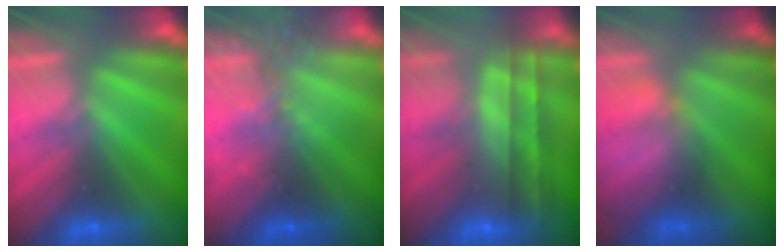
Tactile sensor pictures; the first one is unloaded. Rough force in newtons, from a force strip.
{"total": 2.4}
{"total": 9.6}
{"total": 4.7}